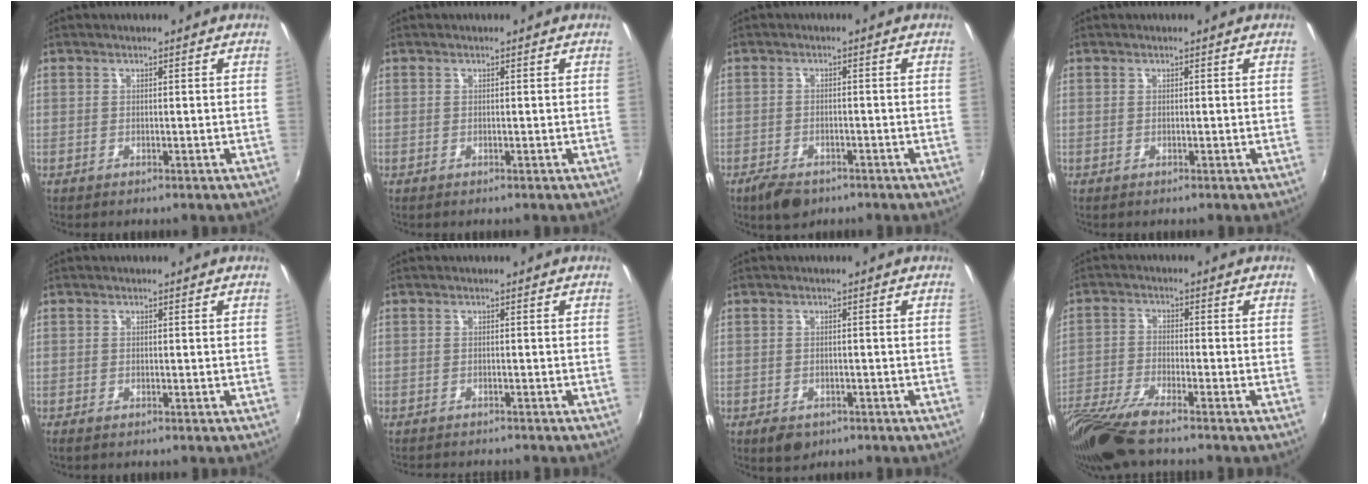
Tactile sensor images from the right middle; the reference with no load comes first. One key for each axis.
{"total": 0.0}
{"total": 5.4, "fx": -3.8, "fy": 2.7, "fz": 2.7, "tx": -0.069, "ty": -0.012, "tz": -0.064}
{"total": 0.0}
{"total": 1.0, "fx": -0.8, "fy": 0.2, "fz": 0.6, "tx": -0.011, "ty": -0.005, "tz": -0.015}
{"total": 3.6, "fx": -3.4, "fy": 0.4, "fz": 1.0, "tx": -0.029, "ty": -0.014, "tz": -0.054}
{"total": 3.7, "fx": -2.2, "fy": 2.4, "fz": 1.8, "tx": -0.038, "ty": -0.009, "tz": -0.032}
{"total": 10.2, "fx": -8.4, "fy": 0.9, "fz": 5.8, "tx": -0.135, "ty": -0.033, "tz": -0.163}